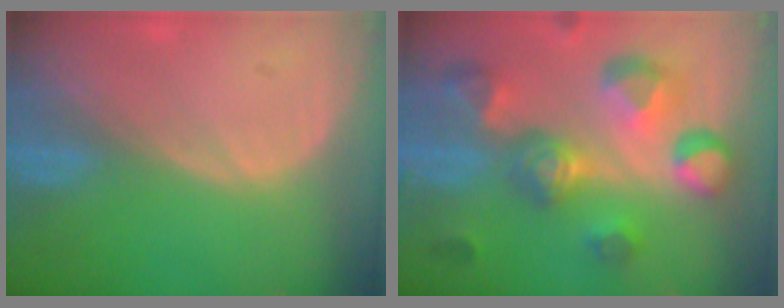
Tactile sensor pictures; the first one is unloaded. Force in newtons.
{"total": 11.3, "press": 10.0, "slide": 5.2}